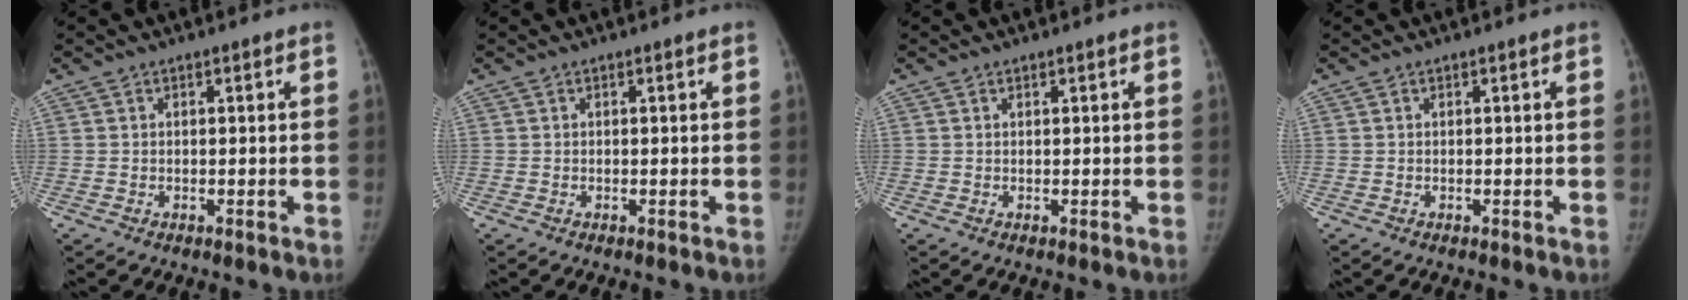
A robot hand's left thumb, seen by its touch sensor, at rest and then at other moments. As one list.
[{"total": 0.0}, {"total": 0.0}, {"total": 0.0}]